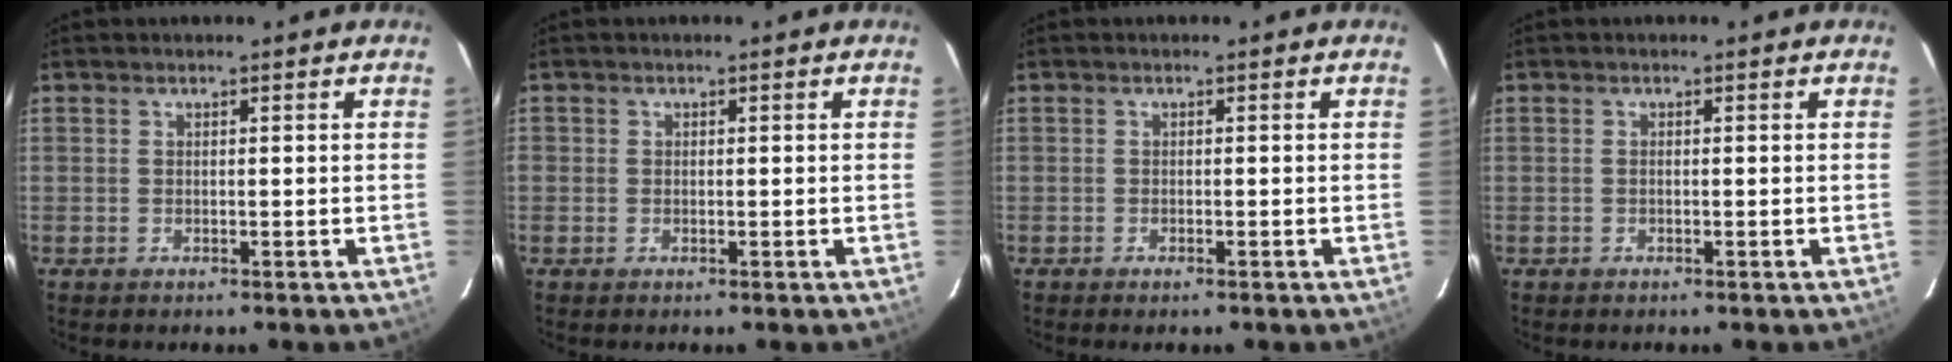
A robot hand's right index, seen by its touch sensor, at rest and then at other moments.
{"total": 0.7, "force": [-0.2, 0.6, 0.1], "torque": [-0.001, -0.001, -0.004]}
{"total": 0.6, "force": [-0.5, 0.1, 0.3], "torque": [-0.006, -0.001, -0.010]}
{"total": 0.0}